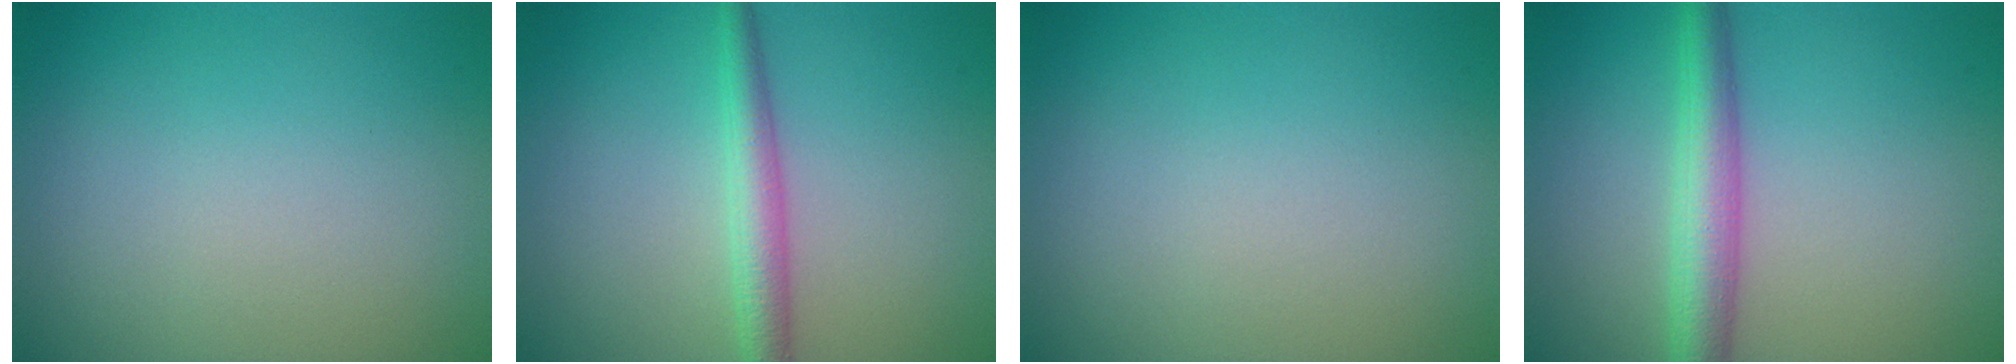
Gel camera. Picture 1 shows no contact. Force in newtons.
{"total": 2.7, "press": 2.7, "slide": 0.1}
{"total": 0.0}
{"total": 4.3, "press": 4.3, "slide": 0.1}